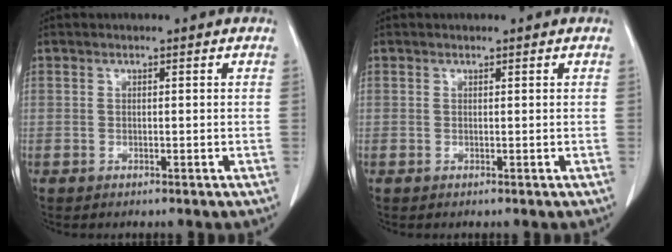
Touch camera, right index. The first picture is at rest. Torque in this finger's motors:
{"motor_torque": [0.15, -0.13, 0.00, 0.01]}